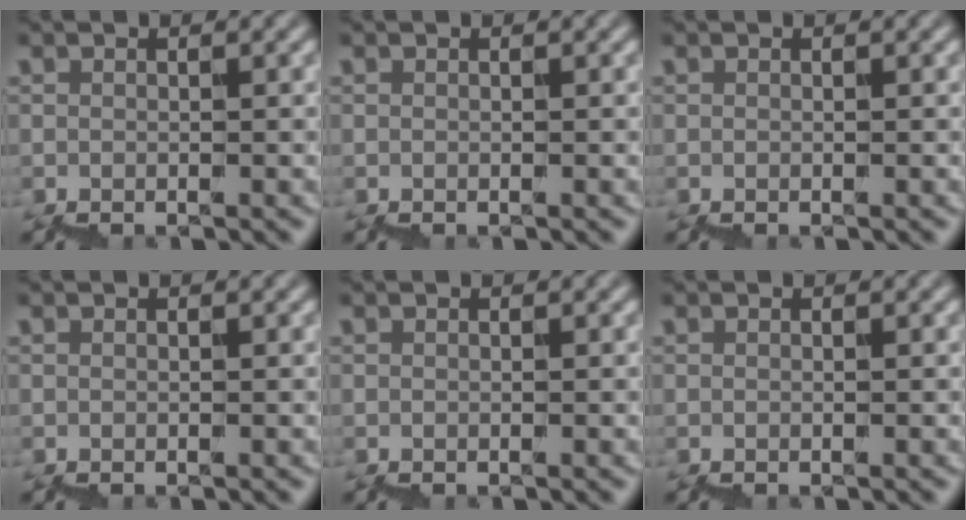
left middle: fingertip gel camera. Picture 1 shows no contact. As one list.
[{"total": 0.0}, {"total": 0.0}, {"total": 0.0}, {"total": 0.0}, {"total": 0.0}]